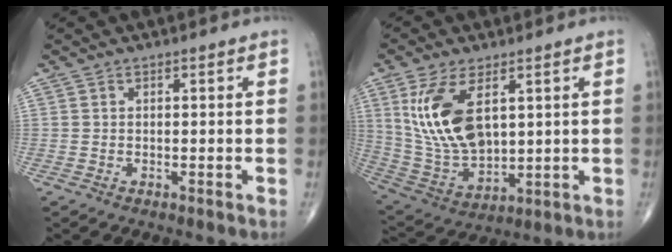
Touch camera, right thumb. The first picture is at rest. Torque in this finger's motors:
{"motor_torque": [-0.71, 1.37, 1.06, 0.50, 0.44]}